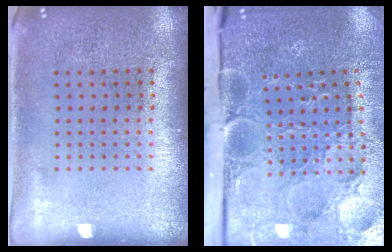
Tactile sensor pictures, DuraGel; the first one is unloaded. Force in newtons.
{"total": 4.1, "press": 3.7, "slide": 1.7}